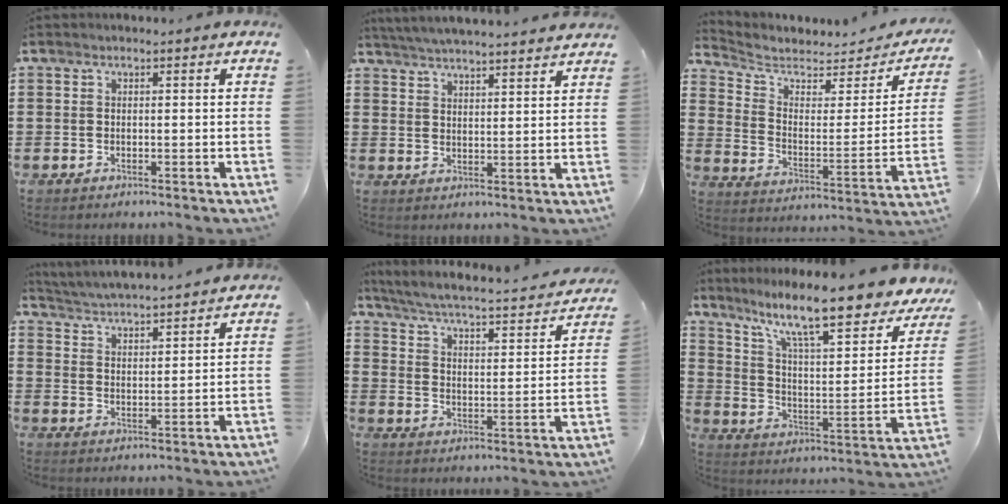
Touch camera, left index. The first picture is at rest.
{"total": 4.1, "force": [4.0, -0.7, 0.4], "torque": [-0.023, -0.020, 0.071]}
{"total": 5.1, "force": [4.3, 2.0, 2.0], "torque": [-0.065, -0.026, 0.070]}
{"total": 3.9, "force": [3.9, -0.5, 0.2], "torque": [-0.025, -0.029, 0.064]}
{"total": 3.4, "force": [3.1, -0.3, 1.5], "torque": [-0.049, -0.033, 0.040]}
{"total": 12.6, "force": [9.8, 1.6, 7.8], "torque": [-0.161, -0.067, 0.161]}